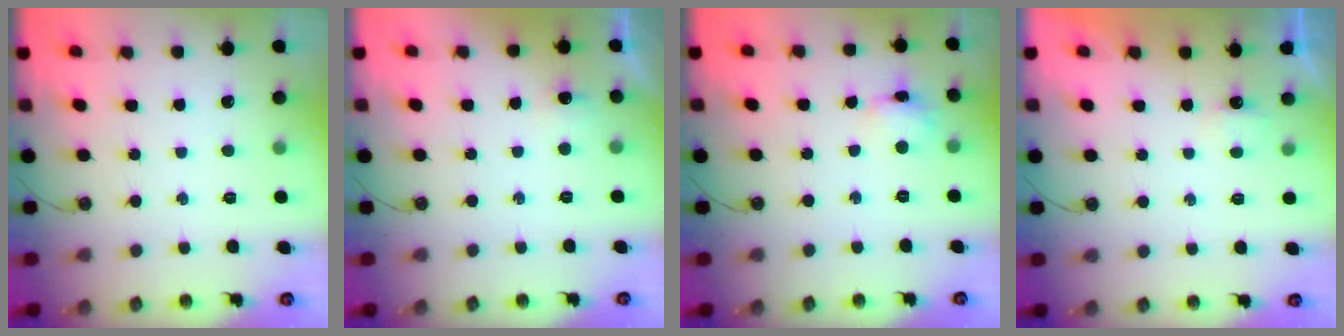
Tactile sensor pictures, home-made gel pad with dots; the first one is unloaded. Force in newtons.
{"total": 6.4, "press": 4.9, "slide": 4.1}
{"total": 5.9, "press": 5.9, "slide": 0.5}
{"total": 2.5, "press": 2.4, "slide": 0.5}